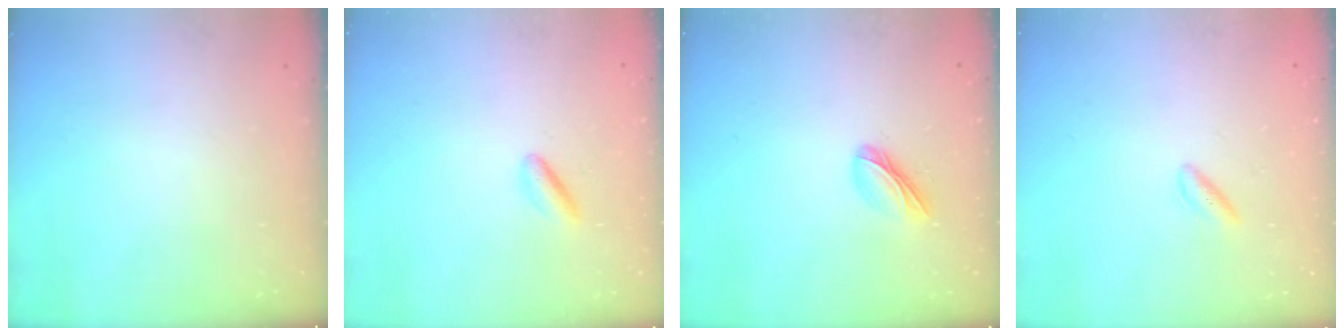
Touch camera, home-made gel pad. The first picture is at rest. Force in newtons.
{"total": 3.0, "press": 2.9, "slide": 0.6}
{"total": 6.1, "press": 6.0, "slide": 0.7}
{"total": 2.5, "press": 2.1, "slide": 1.2}